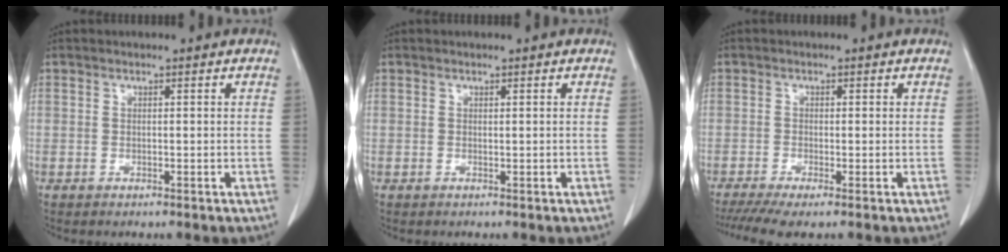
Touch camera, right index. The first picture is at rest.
{"total": 0.0}
{"total": 5.0, "force": [-3.4, 0.7, 3.6], "torque": [-0.063, -0.010, -0.060]}